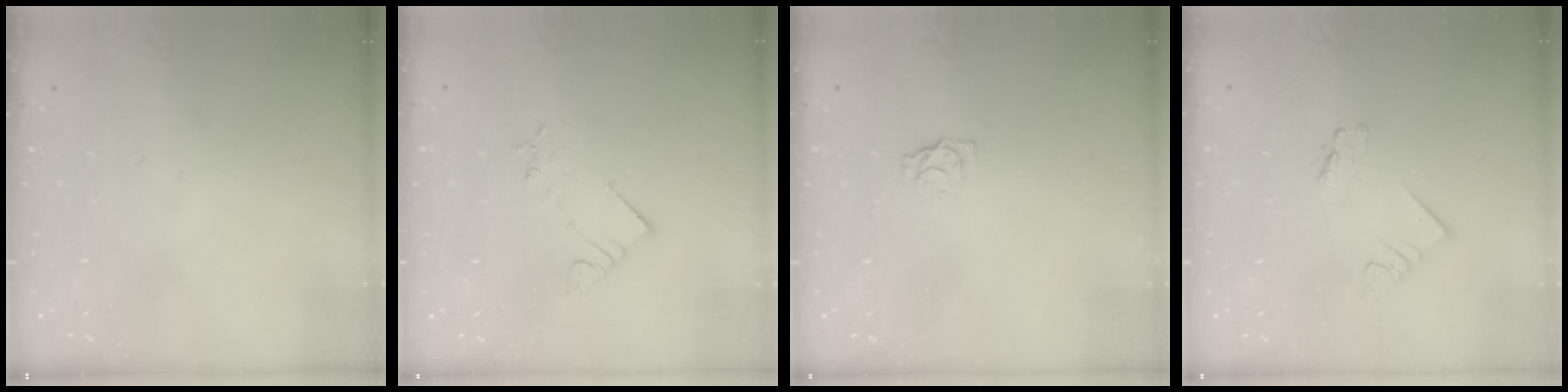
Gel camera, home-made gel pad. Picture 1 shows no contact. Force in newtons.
{"total": 2.8, "press": 2.7, "slide": 0.5}
{"total": 3.2, "press": 3.1, "slide": 0.3}
{"total": 1.8, "press": 1.7, "slide": 0.2}